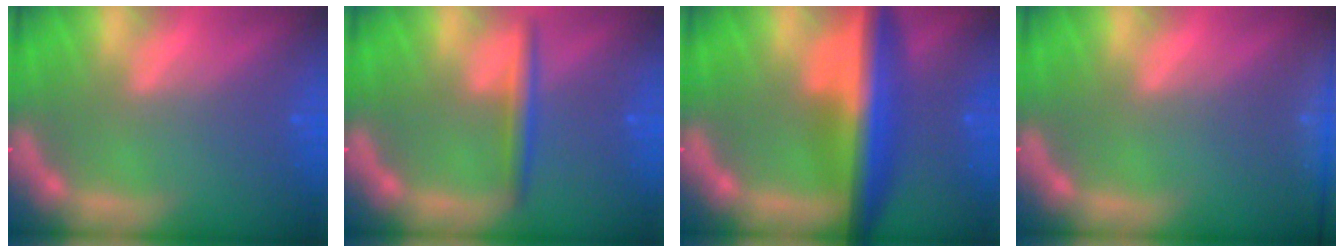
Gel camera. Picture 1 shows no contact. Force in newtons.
{"total": 2.5}
{"total": 8.5}
{"total": 7.4}